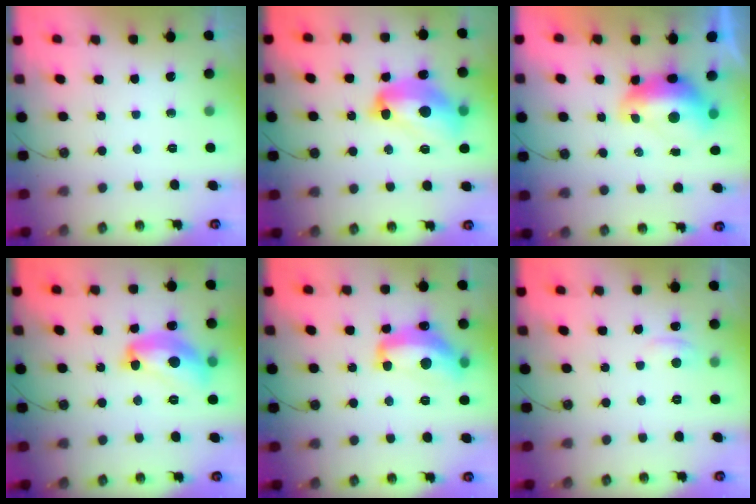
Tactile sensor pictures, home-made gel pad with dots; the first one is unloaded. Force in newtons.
{"total": 11.6, "press": 11.4, "slide": 2.1}
{"total": 2.8, "press": 2.7, "slide": 0.7}
{"total": 10.8, "press": 10.7, "slide": 0.9}
{"total": 10.5, "press": 10.5, "slide": 1.0}
{"total": 1.5, "press": 1.4, "slide": 0.5}